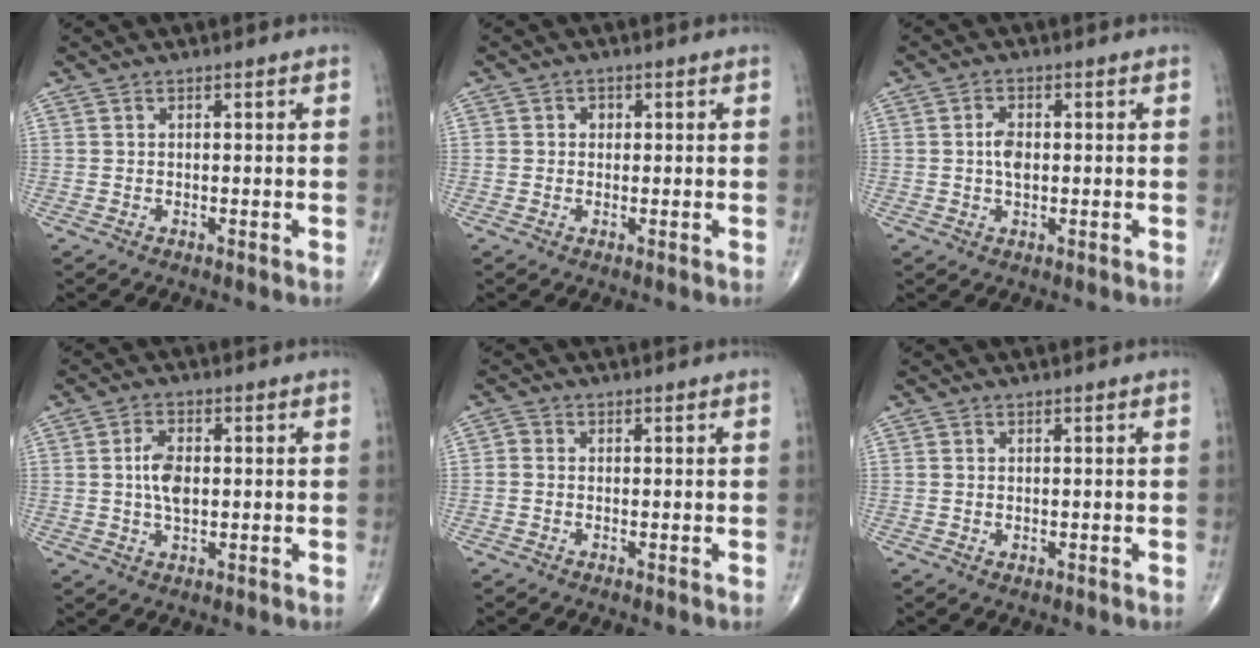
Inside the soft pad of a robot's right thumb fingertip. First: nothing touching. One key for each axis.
{"total": 1.6, "fx": 0.3, "fy": 1.4, "fz": 0.6, "tx": 0.002, "ty": 0.003, "tz": 0.000}
{"total": 3.4, "fx": 0.1, "fy": 2.0, "fz": 2.8, "tx": -0.046, "ty": 0.003, "tz": -0.001}
{"total": 5.4, "fx": 0.3, "fy": 3.0, "fz": 4.5, "tx": -0.082, "ty": 0.003, "tz": 0.003}
{"total": 1.2, "fx": -0.2, "fy": 1.0, "fz": 0.7, "tx": -0.007, "ty": 0.001, "tz": -0.010}
{"total": 0.8, "fx": -0.1, "fy": 0.5, "fz": 0.6, "tx": -0.011, "ty": -0.002, "tz": 0.001}